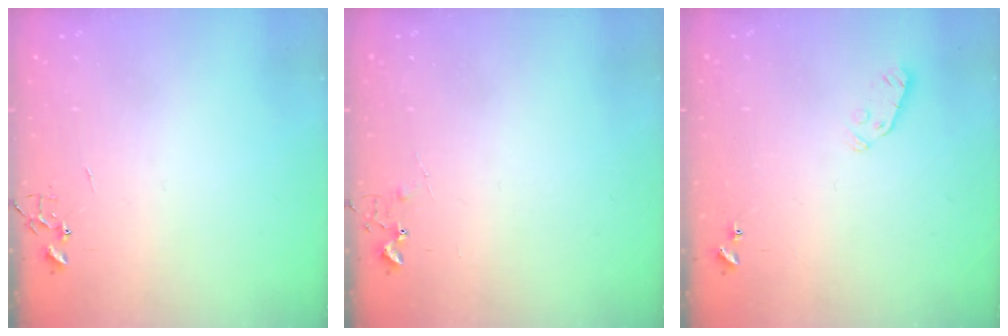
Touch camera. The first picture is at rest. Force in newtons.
{"total": 5.4, "press": 5.4, "slide": 0.7}
{"total": 3.8, "press": 3.7, "slide": 0.8}